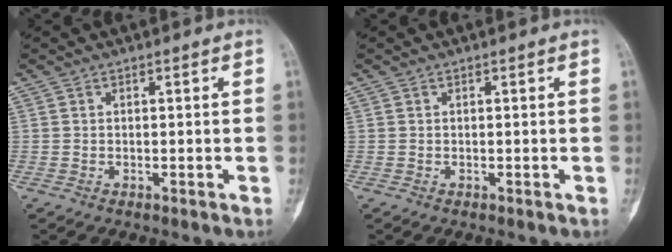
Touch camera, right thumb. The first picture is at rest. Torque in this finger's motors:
{"motor_torque": [-0.06, 0.00, 0.00, -0.18, 0.02]}